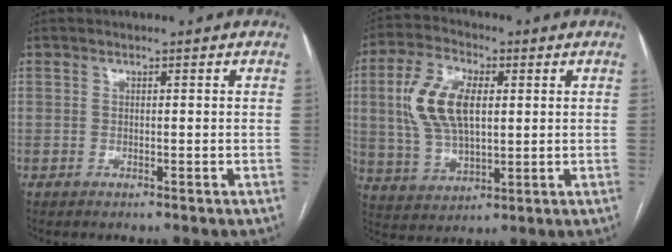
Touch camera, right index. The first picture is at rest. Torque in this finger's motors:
{"motor_torque": [1.00, 0.09, 0.61, 0.19]}